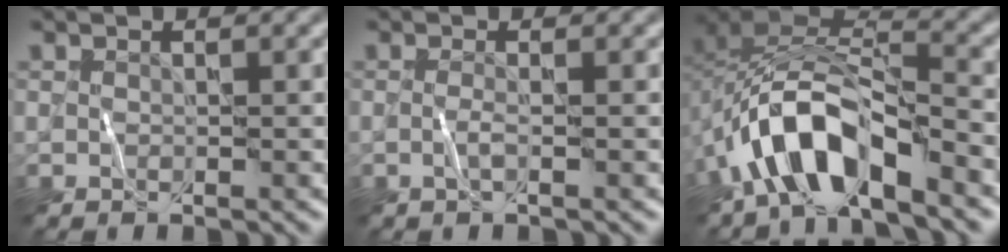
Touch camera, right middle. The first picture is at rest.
{"total": 1.0, "force": [-0.3, -0.3, 0.9], "torque": [-0.024, 0.001, -0.009]}
{"total": 8.6, "force": [-4.6, 3.6, 6.3], "torque": [-0.110, 0.008, -0.091]}